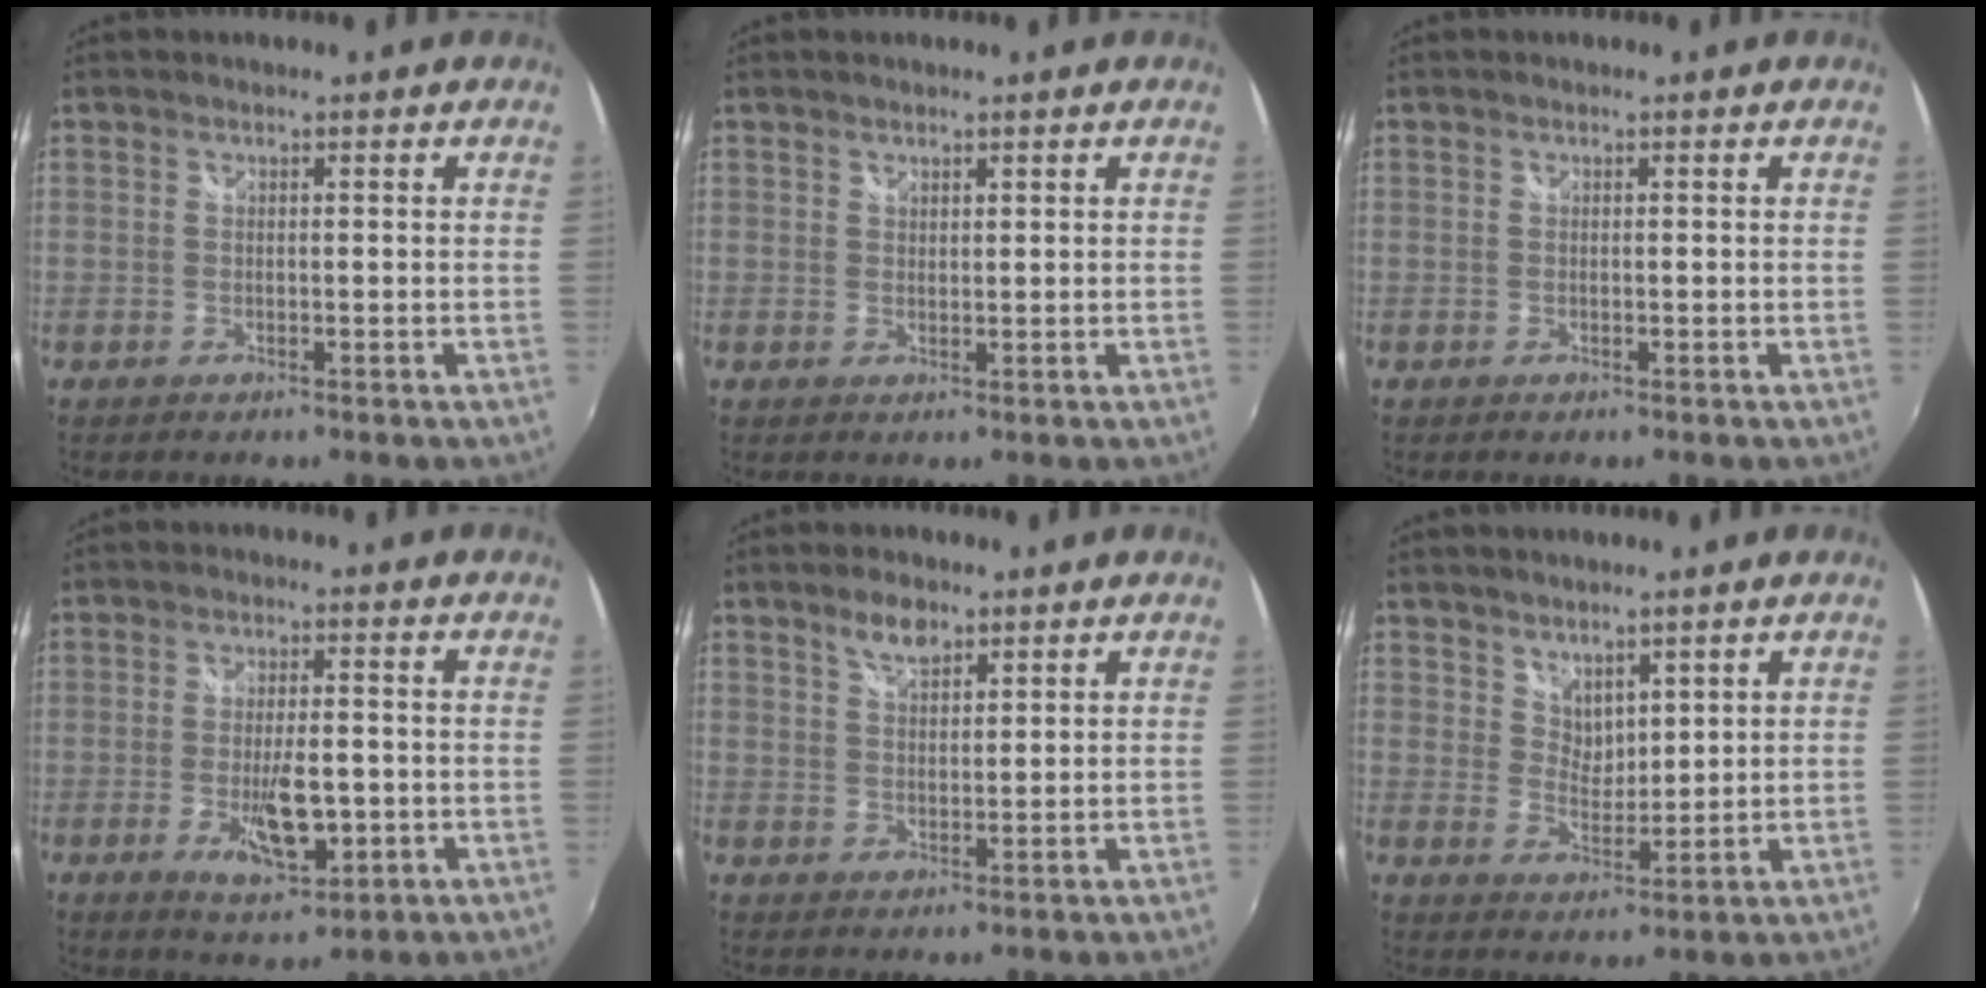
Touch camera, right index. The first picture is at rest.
{"total": 0.9, "force": [0.8, 0.3, 0.1], "torque": [0.000, 0.000, 0.015]}
{"total": 0.0}
{"total": 8.6, "force": [-2.3, 3.2, 7.6], "torque": [-0.140, -0.014, -0.035]}
{"total": 4.0, "force": [2.9, 1.7, 2.2], "torque": [-0.036, 0.005, 0.053]}
{"total": 4.2, "force": [3.5, 2.1, 1.1], "torque": [-0.010, -0.003, 0.067]}